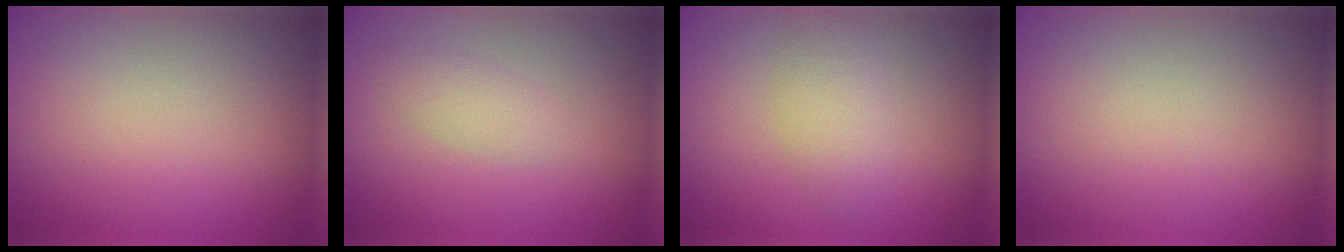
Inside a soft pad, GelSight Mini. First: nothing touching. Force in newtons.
{"total": 1.5, "press": 1.5, "slide": 0.1}
{"total": 2.8, "press": 2.8, "slide": 0.1}
{"total": 0.0}